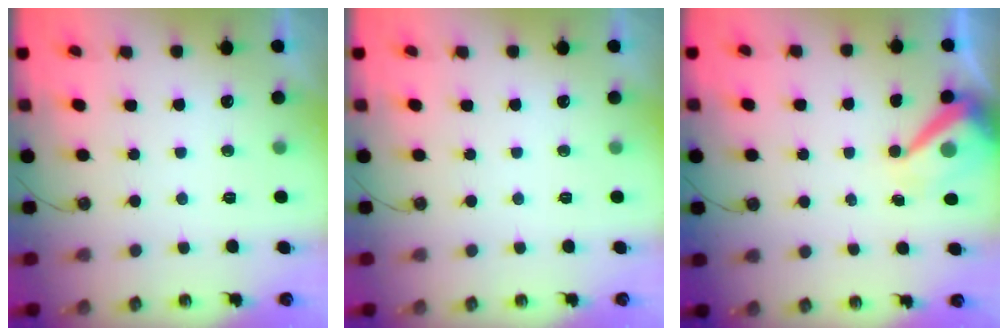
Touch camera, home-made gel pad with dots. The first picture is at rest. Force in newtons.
{"total": 0.0}
{"total": 9.4, "press": 9.3, "slide": 1.1}